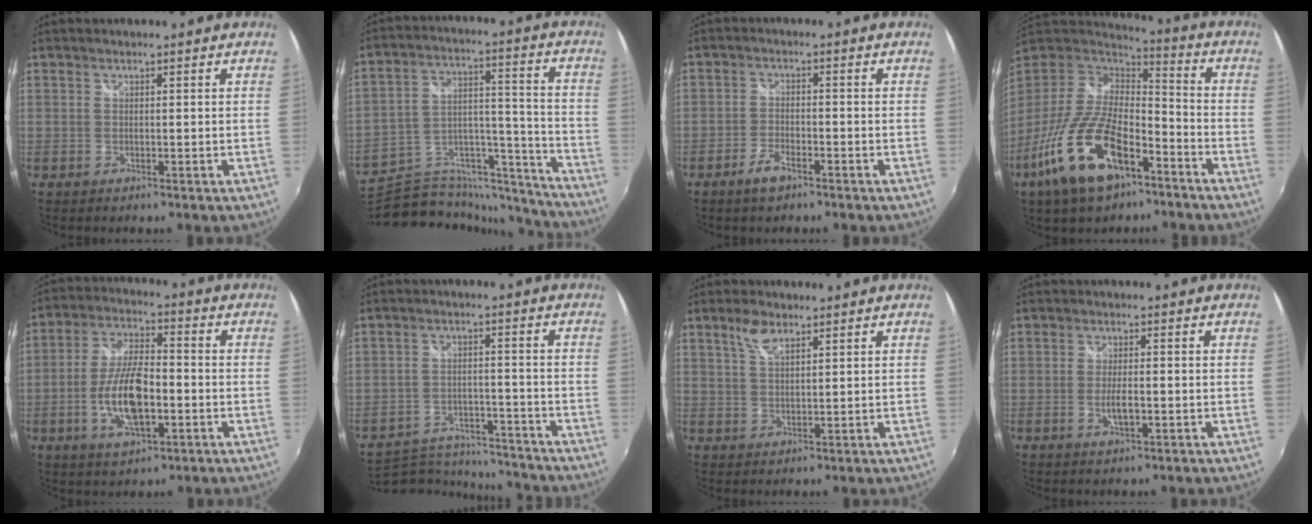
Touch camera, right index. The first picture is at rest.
{"total": 22.7, "force": [-19.5, 8.5, 8.0], "torque": [-0.132, 0.046, -0.286]}
{"total": 4.0, "force": [-2.9, 1.6, 2.3], "torque": [-0.060, -0.002, -0.055]}
{"total": 21.4, "force": [-12.0, 9.3, 15.0], "torque": [-0.310, -0.034, -0.214]}
{"total": 12.6, "force": [-3.4, 4.9, 11.2], "torque": [-0.228, -0.001, -0.061]}
{"total": 13.7, "force": [-12.5, 4.5, 3.1], "torque": [-0.082, 0.016, -0.175]}
{"total": 4.4, "force": [2.8, 1.8, 2.8], "torque": [-0.052, 0.005, 0.053]}
{"total": 3.3, "force": [-0.9, 1.0, 3.0], "torque": [-0.059, -0.006, -0.015]}